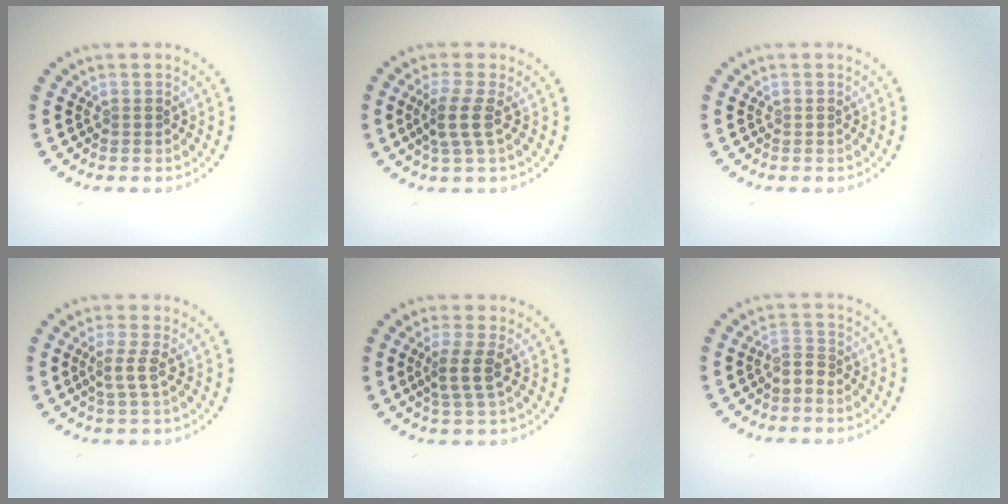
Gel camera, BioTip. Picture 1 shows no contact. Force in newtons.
{"total": 2.5, "press": 1.9, "slide": 1.6}
{"total": 0.0}
{"total": 1.9, "press": 1.4, "slide": 1.2}
{"total": 2.4, "press": 2.0, "slide": 1.4}
{"total": 1.6, "press": 1.2, "slide": 1.0}